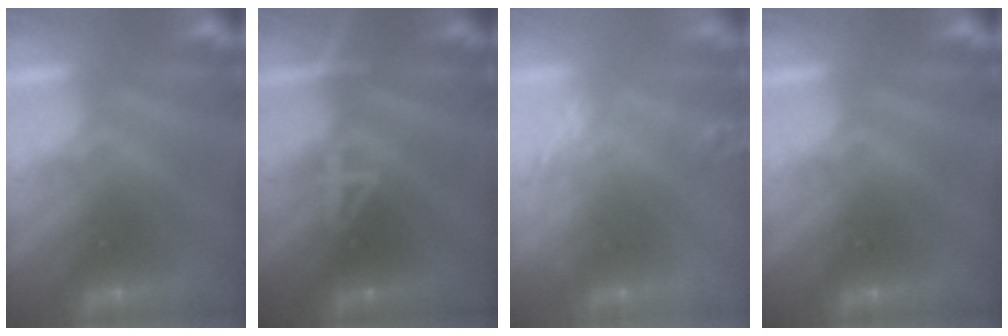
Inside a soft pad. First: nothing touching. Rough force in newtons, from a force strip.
{"total": 4.4}
{"total": 2.8}
{"total": 0.0}